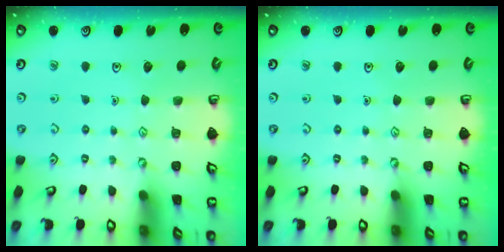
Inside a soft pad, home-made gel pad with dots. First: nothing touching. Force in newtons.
{"total": 0.0}